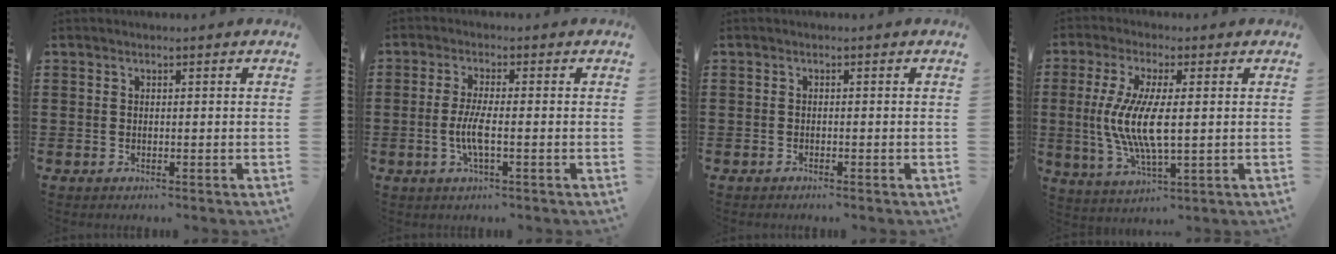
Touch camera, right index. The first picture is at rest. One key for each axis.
{"total": 4.5, "fx": -1.0, "fy": 0.7, "fz": 4.4, "tx": -0.098, "ty": -0.009, "tz": -0.027}
{"total": 0.6, "fx": -0.6, "fy": -0.1, "fz": 0.1, "tx": -0.003, "ty": -0.003, "tz": -0.011}
{"total": 8.6, "fx": 0.2, "fy": 2.2, "fz": 8.3, "tx": -0.180, "ty": -0.012, "tz": -0.003}